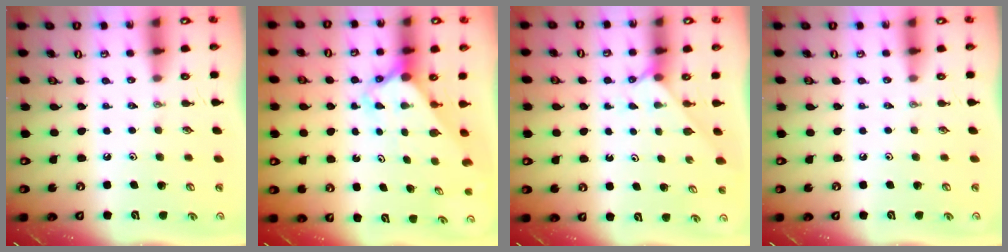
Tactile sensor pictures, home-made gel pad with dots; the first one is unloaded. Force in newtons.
{"total": 2.8, "press": 2.8, "slide": 0.2}
{"total": 2.9, "press": 2.8, "slide": 0.3}
{"total": 0.0}